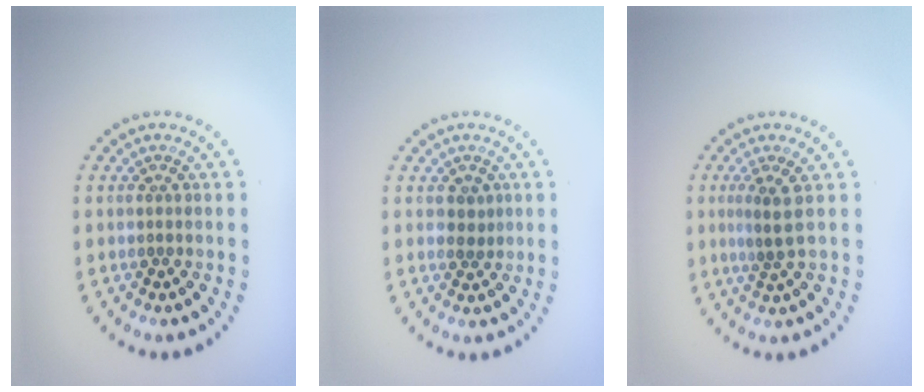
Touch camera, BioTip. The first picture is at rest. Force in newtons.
{"total": 0.8, "press": 0.6, "slide": 0.6}
{"total": 1.9, "press": 1.4, "slide": 1.4}